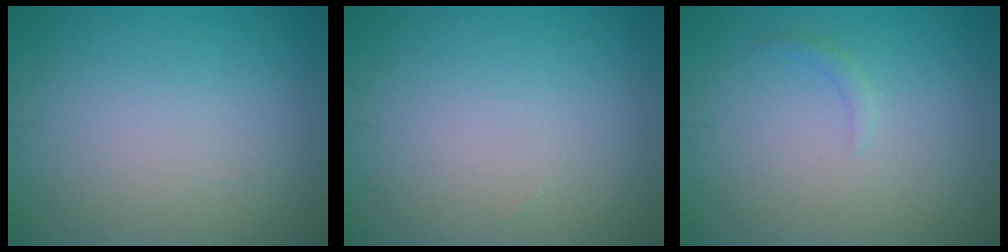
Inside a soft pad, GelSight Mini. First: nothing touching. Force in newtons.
{"total": 0.0}
{"total": 0.7, "press": 0.7, "slide": 0.1}